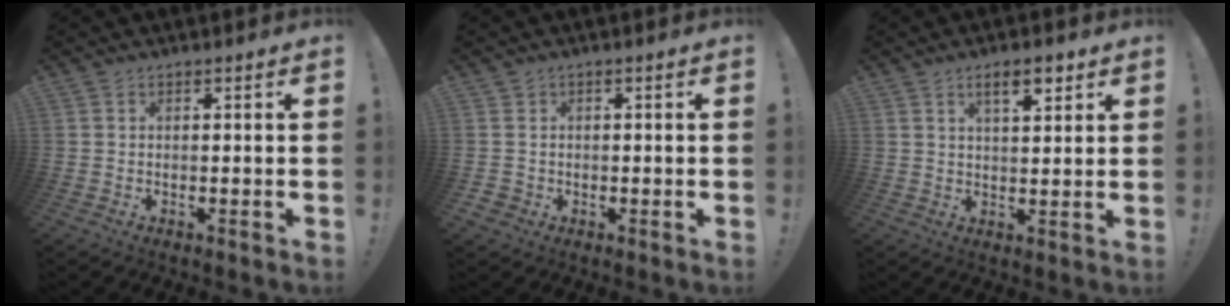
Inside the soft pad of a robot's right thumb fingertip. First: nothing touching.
{"total": 2.5, "force": [-0.1, 2.5, 0.7], "torque": [-0.016, 0.006, 0.001]}
{"total": 6.1, "force": [3.6, 2.1, 4.5], "torque": [-0.063, -0.012, 0.059]}